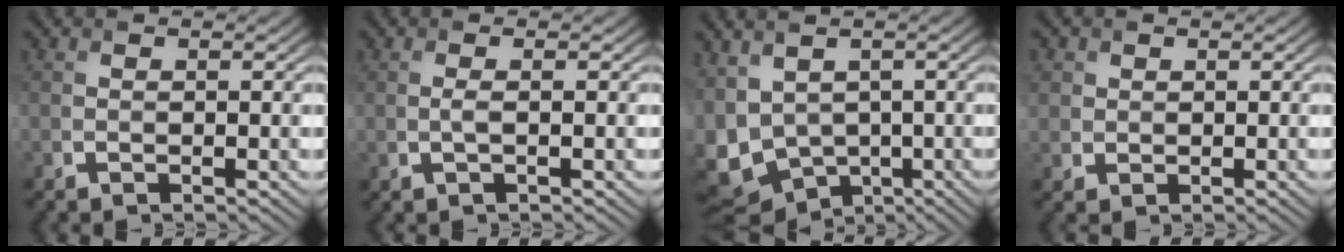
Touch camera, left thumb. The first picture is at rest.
{"total": 1.2, "force": [0.0, 0.2, 1.2], "torque": [-0.028, 0.001, -0.002]}
{"total": 9.5, "force": [-2.1, 6.5, 6.6], "torque": [-0.177, -0.031, -0.030]}
{"total": 1.9, "force": [0.6, 1.8, 0.3], "torque": [-0.008, -0.005, 0.013]}